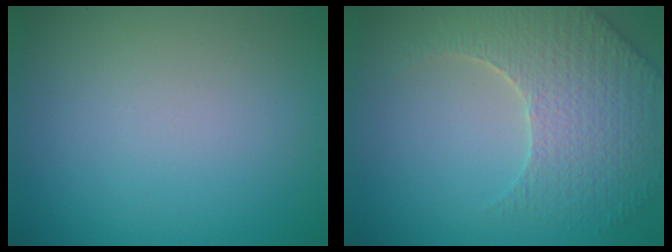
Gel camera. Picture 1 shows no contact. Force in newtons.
{"total": 5.1, "press": 4.7, "slide": 2.1}